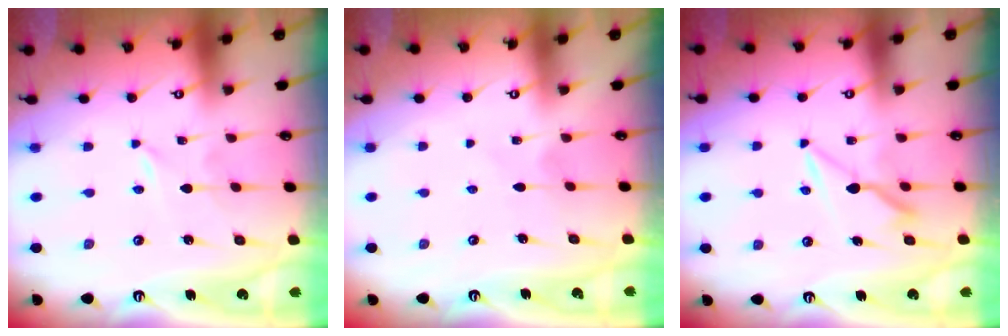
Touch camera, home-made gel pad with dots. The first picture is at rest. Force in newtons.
{"total": 3.6, "press": 3.6, "slide": 0.4}
{"total": 8.4, "press": 8.4, "slide": 0.8}